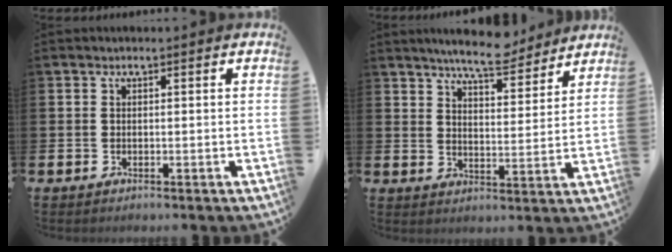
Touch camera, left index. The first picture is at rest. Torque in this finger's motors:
{"motor_torque": [1.08, -1.06, 0.89, 0.21]}